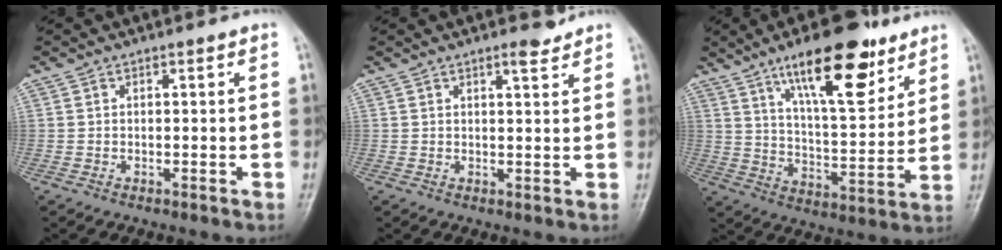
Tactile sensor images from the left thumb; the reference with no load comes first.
{"total": 2.6, "force": [2.1, 0.6, 1.5], "torque": [-0.021, -0.015, 0.032]}
{"total": 18.4, "force": [11.2, 6.2, 13.2], "torque": [-0.175, -0.054, 0.187]}